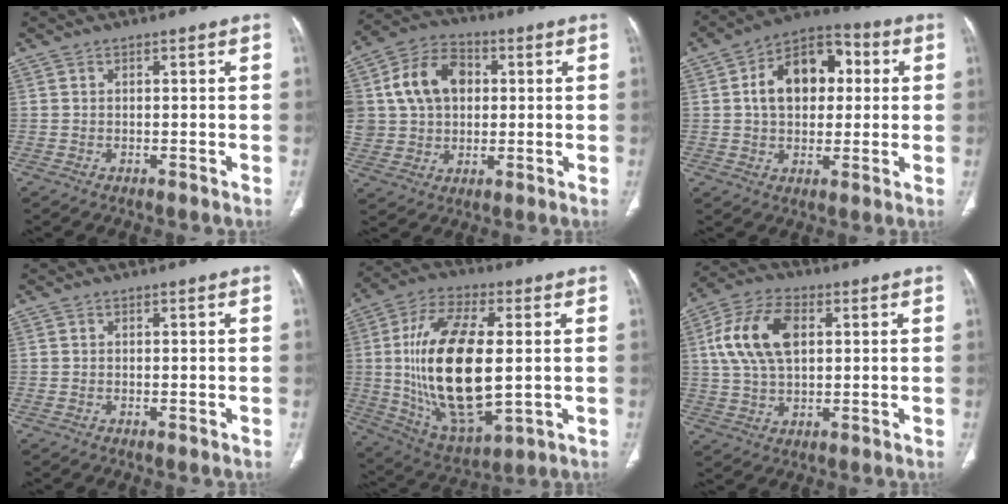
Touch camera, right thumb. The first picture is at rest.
{"total": 16.1, "force": [3.0, 12.4, 9.8], "torque": [-0.167, 0.018, 0.055]}
{"total": 15.0, "force": [2.6, 9.9, 10.9], "torque": [-0.140, 0.022, 0.031]}
{"total": 0.5, "force": [-0.1, 0.3, 0.4], "torque": [-0.011, -0.003, -0.001]}
{"total": 25.6, "force": [0.6, 12.4, 22.4], "torque": [-0.436, -0.003, 0.022]}
{"total": 13.4, "force": [3.0, 7.9, 10.3], "torque": [-0.201, 0.012, 0.055]}